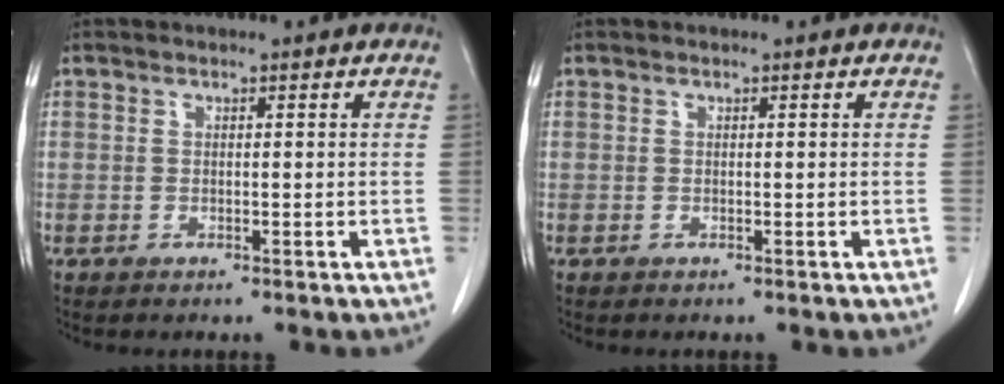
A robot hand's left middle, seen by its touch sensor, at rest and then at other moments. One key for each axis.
{"total": 0.0}